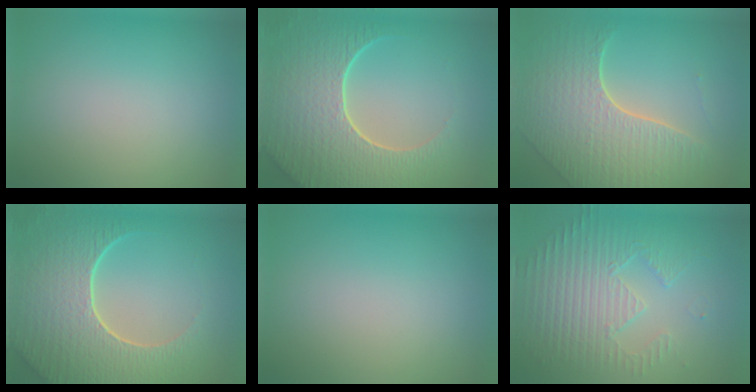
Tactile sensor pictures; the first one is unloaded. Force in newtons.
{"total": 8.8, "press": 6.3, "slide": 6.2}
{"total": 7.9, "press": 5.5, "slide": 5.6}
{"total": 8.8, "press": 6.3, "slide": 6.2}
{"total": 0.0}
{"total": 4.0, "press": 3.6, "slide": 1.7}